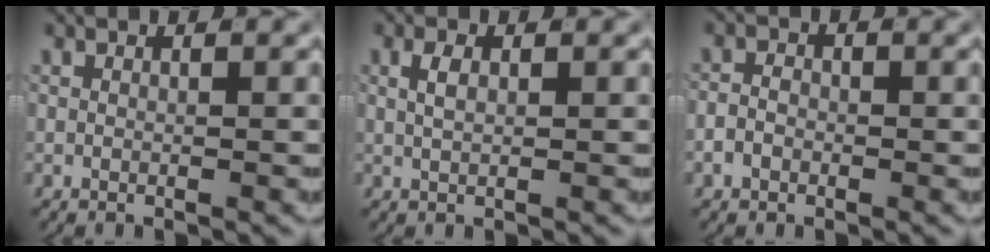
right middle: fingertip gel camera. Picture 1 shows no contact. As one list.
[{"total": 1.3, "force": [0.4, 0.4, 1.2], "torque": [-0.022, -0.002, 0.010]}, {"total": 1.7, "force": [-0.7, 1.3, 0.8], "torque": [-0.014, 0.001, -0.014]}]